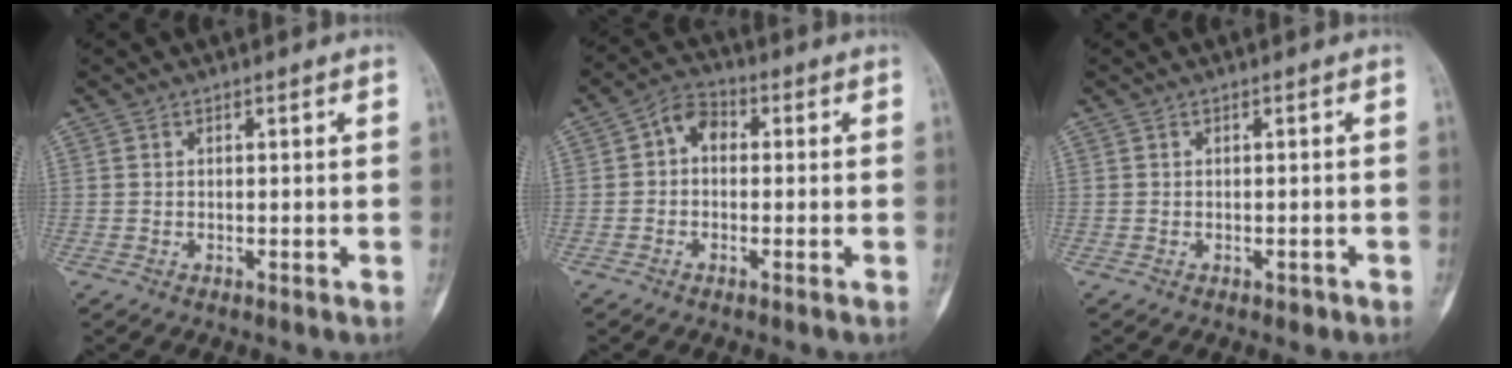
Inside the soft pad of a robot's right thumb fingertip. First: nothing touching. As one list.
[{"total": 5.0, "force": [0.2, 3.7, 3.4], "torque": [-0.041, 0.017, -0.013]}, {"total": 0.8, "force": [-0.5, 0.5, 0.3], "torque": [-0.002, 0.003, -0.006]}]